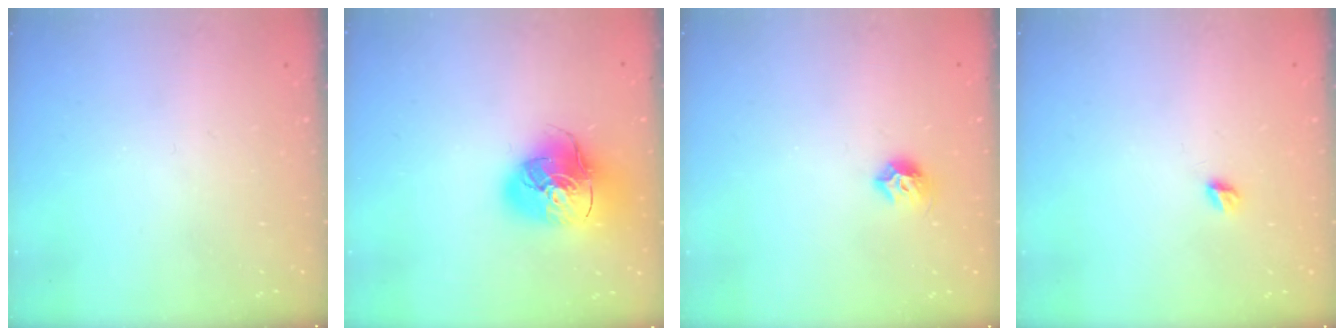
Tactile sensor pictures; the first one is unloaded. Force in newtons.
{"total": 17.4, "press": 17.2, "slide": 2.7}
{"total": 7.0, "press": 6.9, "slide": 1.3}
{"total": 4.3, "press": 4.2, "slide": 0.5}